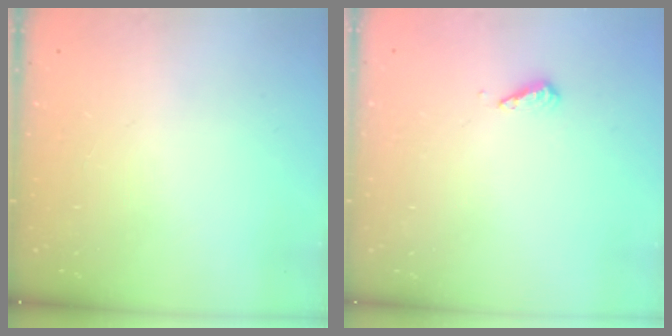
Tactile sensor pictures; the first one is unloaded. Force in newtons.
{"total": 3.1, "press": 3.0, "slide": 0.7}